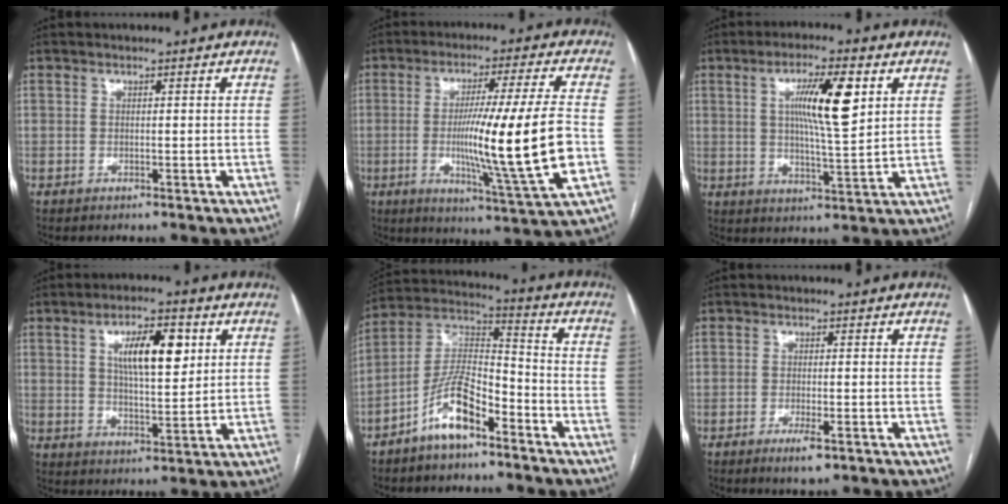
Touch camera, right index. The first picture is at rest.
{"total": 17.0, "force": [-2.0, -1.4, 16.8], "torque": [-0.287, -0.021, -0.035]}
{"total": 10.2, "force": [3.2, 1.2, 9.6], "torque": [-0.166, 0.003, 0.054]}
{"total": 9.7, "force": [3.2, 3.0, 8.6], "torque": [-0.148, 0.009, 0.058]}
{"total": 11.0, "force": [-6.6, 3.8, 8.0], "torque": [-0.171, 0.016, -0.127]}
{"total": 3.4, "force": [-1.9, 0.6, 2.7], "torque": [-0.048, -0.005, -0.030]}